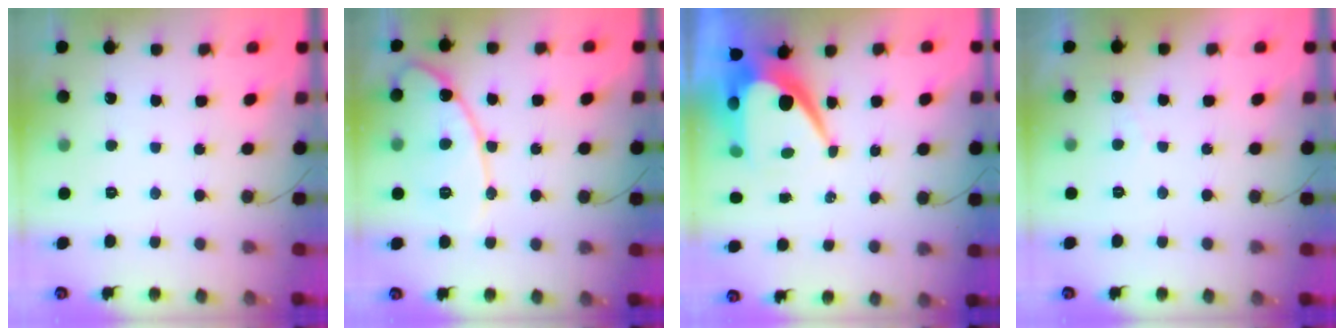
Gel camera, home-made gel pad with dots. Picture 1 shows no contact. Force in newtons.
{"total": 13.9, "press": 13.9, "slide": 1.1}
{"total": 12.2, "press": 12.2, "slide": 0.7}
{"total": 2.2, "press": 2.2, "slide": 0.1}